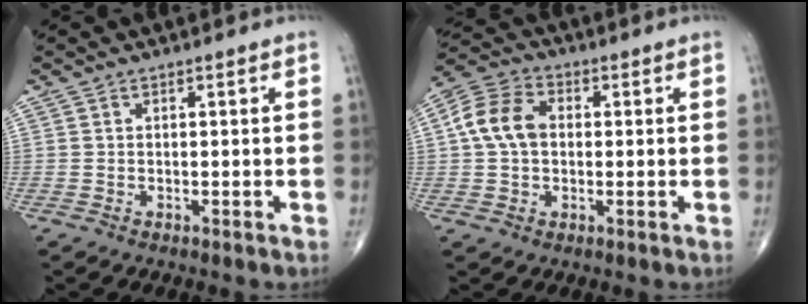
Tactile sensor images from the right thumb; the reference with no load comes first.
{"total": 9.5, "force": [0.9, 6.7, 6.6], "torque": [-0.129, 0.024, 0.008]}